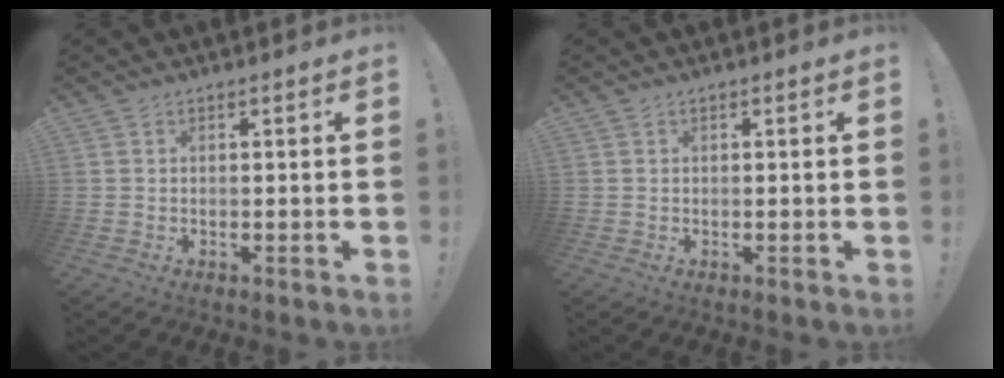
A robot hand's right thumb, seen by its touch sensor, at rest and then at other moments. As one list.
[{"total": 0.0}]